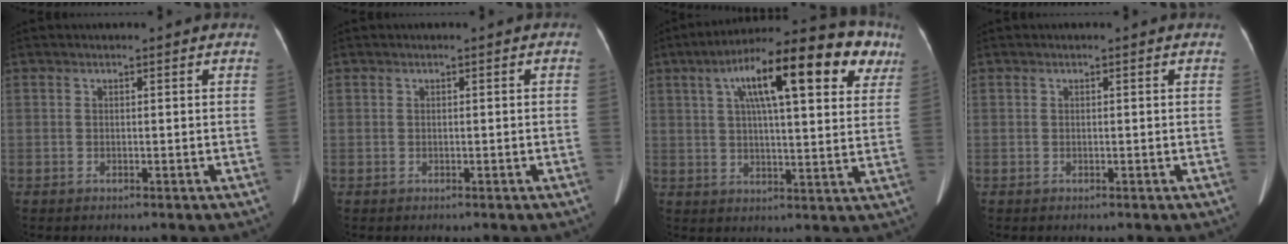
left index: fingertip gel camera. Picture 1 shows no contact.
{"total": 0.0}
{"total": 19.8, "force": [9.0, 4.9, 17.0], "torque": [-0.258, 0.056, 0.129]}
{"total": 0.0}